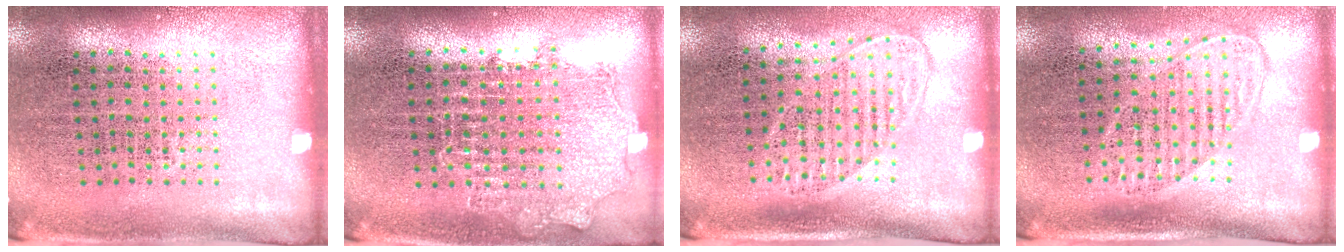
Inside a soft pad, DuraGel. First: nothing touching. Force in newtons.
{"total": 1.0, "press": 1.0, "slide": 0.2}
{"total": 1.5, "press": 1.2, "slide": 0.8}
{"total": 1.5, "press": 1.2, "slide": 0.8}